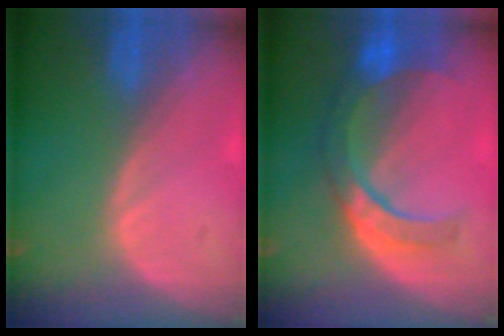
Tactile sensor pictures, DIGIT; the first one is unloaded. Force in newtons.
{"total": 8.6, "press": 7.7, "slide": 3.7}